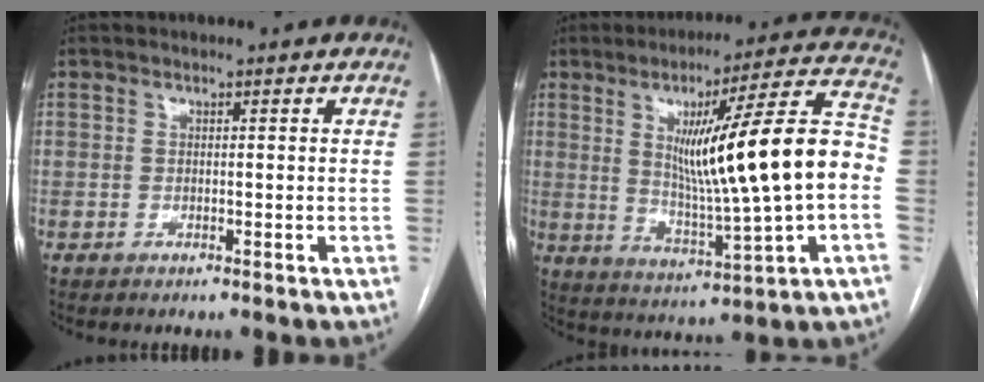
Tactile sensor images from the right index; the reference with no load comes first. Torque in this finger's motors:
{"motor_torque": [2.04, -0.10, 0.72, 0.21]}